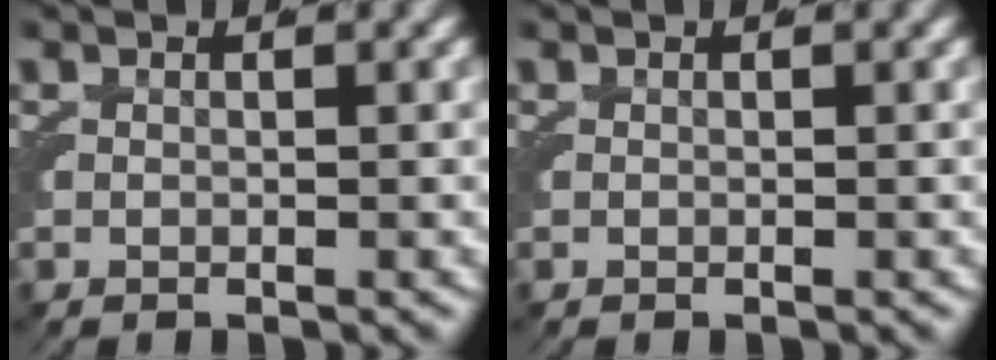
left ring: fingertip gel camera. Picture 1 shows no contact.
{"total": 0.0}